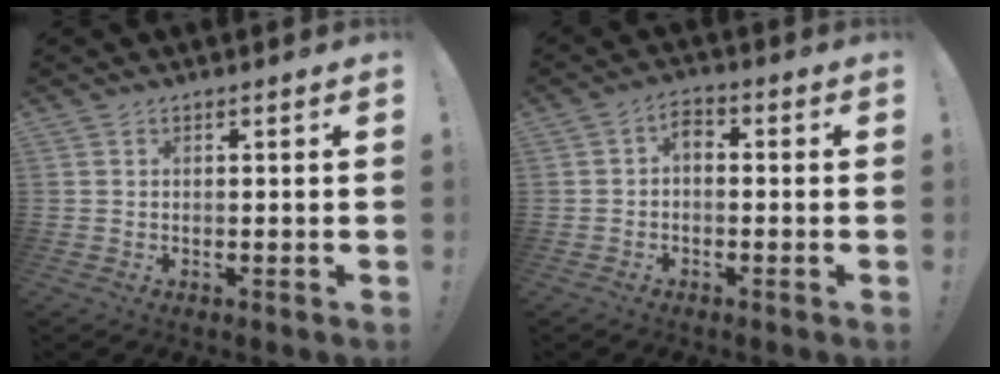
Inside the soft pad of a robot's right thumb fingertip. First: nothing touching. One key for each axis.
{"total": 3.1, "fx": -1.0, "fy": 1.8, "fz": 2.3, "tx": -0.041, "ty": 0.008, "tz": -0.020}